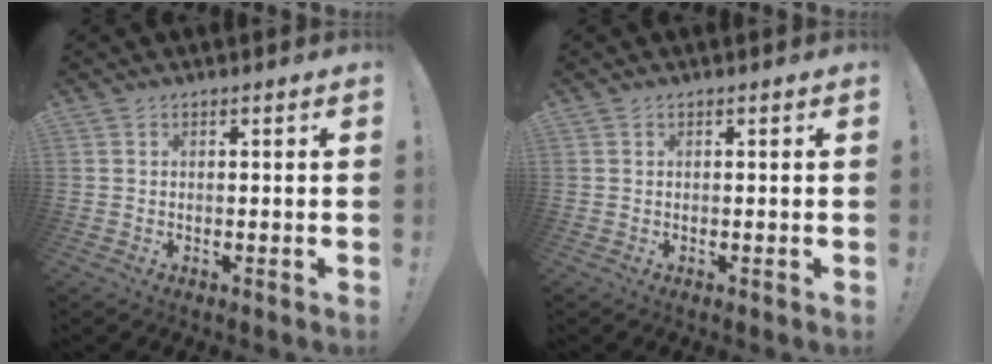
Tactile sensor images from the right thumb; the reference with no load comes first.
{"total": 0.0}